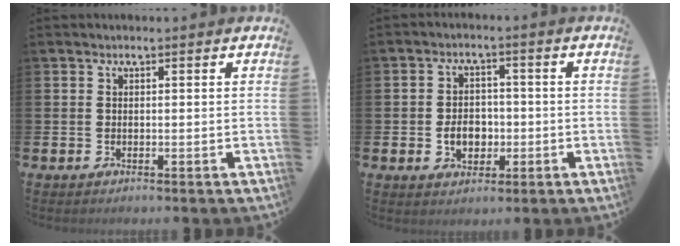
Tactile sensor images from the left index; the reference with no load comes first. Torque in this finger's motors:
{"motor_torque": [0.58, -0.19, 0.12, 0.11]}